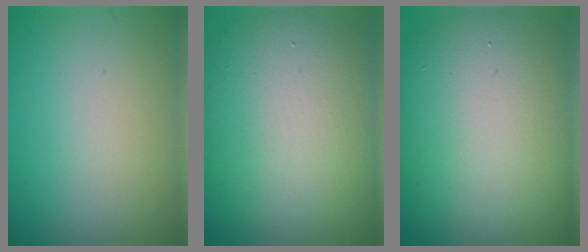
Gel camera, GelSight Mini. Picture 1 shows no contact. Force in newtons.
{"total": 13.2, "press": 13.2, "slide": 0.9}
{"total": 13.9, "press": 13.9, "slide": 0.6}